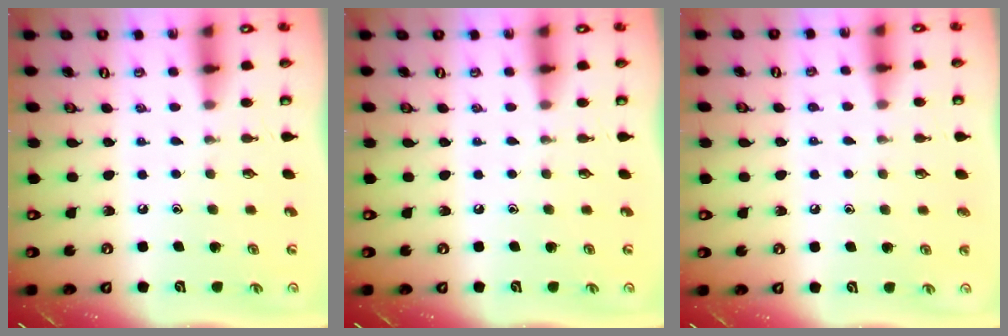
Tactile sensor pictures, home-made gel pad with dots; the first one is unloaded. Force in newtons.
{"total": 0.0}
{"total": 4.7, "press": 4.7, "slide": 0.6}